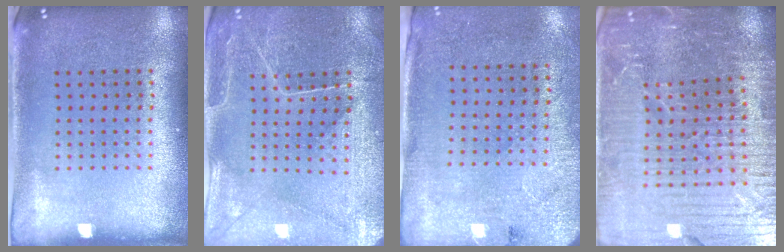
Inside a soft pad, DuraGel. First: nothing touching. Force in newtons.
{"total": 0.8, "press": 0.7, "slide": 0.4}
{"total": 2.7, "press": 2.2, "slide": 1.5}
{"total": 5.6, "press": 5.1, "slide": 2.2}